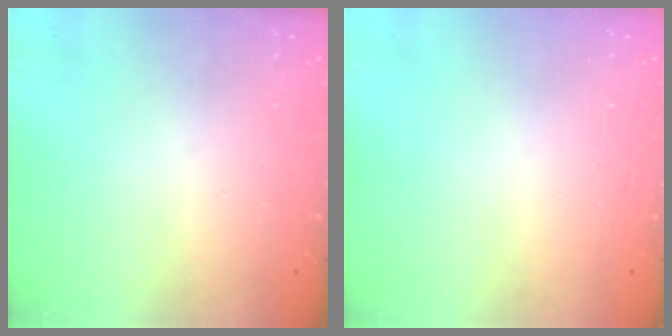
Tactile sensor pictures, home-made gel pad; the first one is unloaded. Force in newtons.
{"total": 0.0}